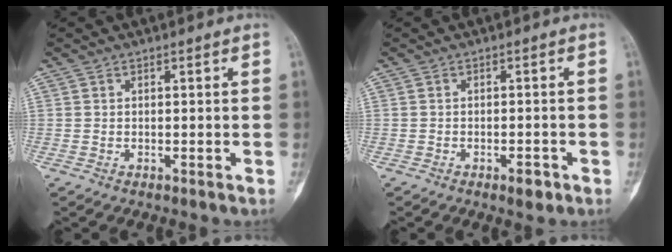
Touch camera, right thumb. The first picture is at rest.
{"total": 2.6, "force": [-1.4, 1.2, 1.8], "torque": [-0.021, 0.004, -0.017]}